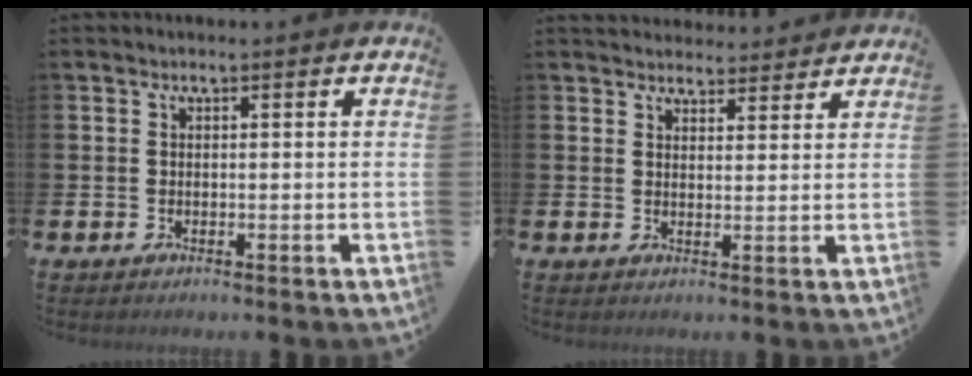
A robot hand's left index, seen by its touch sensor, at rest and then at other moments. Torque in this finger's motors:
{"motor_torque": [0.83, -1.31, 0.13, 0.10]}